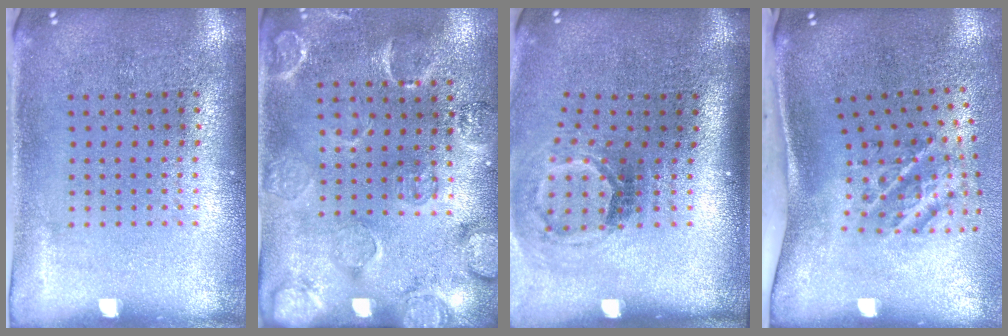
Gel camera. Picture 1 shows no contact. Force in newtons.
{"total": 2.8, "press": 1.9, "slide": 2.1}
{"total": 1.9, "press": 1.2, "slide": 1.5}
{"total": 2.3, "press": 1.3, "slide": 1.9}